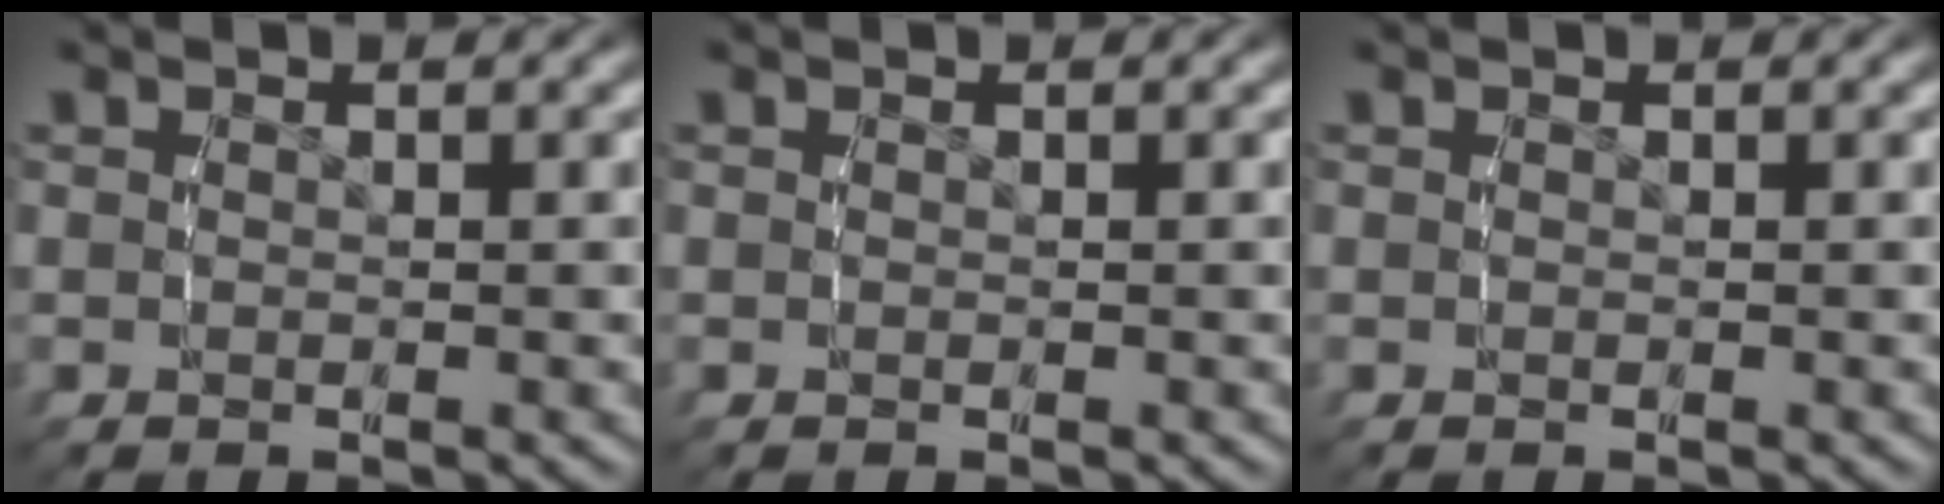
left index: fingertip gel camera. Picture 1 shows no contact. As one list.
[{"total": 0.0}, {"total": 0.0}]